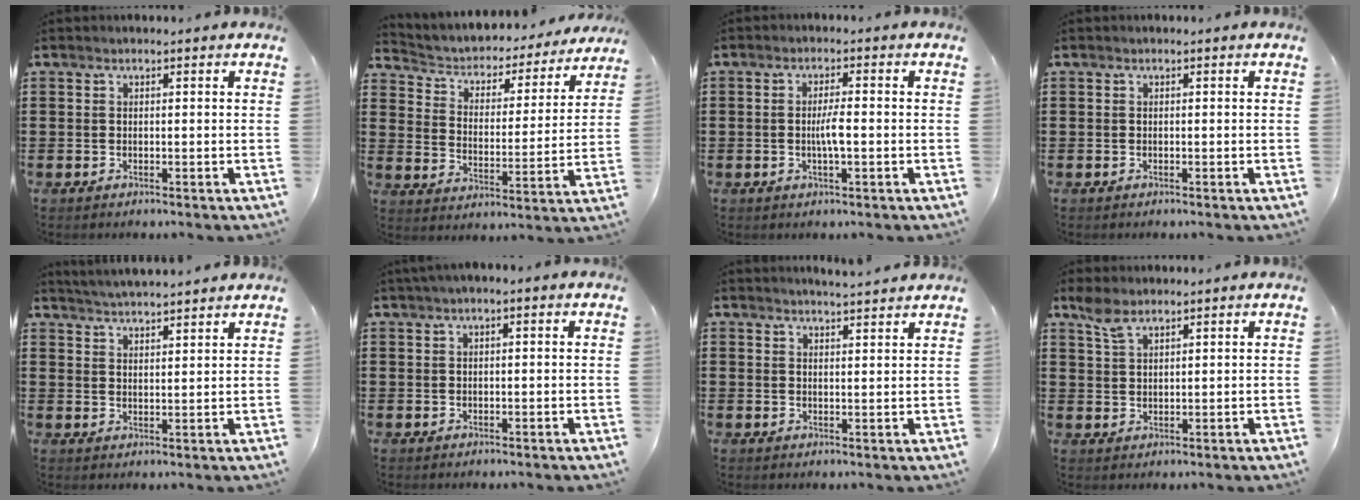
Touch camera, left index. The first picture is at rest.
{"total": 3.0, "force": [2.5, 1.6, 0.5], "torque": [-0.029, -0.021, 0.032]}
{"total": 3.2, "force": [-0.5, 0.5, 3.1], "torque": [-0.065, -0.002, -0.012]}
{"total": 0.0}
{"total": 3.4, "force": [3.3, -0.7, 0.1], "torque": [-0.013, -0.015, 0.060]}
{"total": 1.1, "force": [0.2, 0.1, 1.1], "torque": [-0.020, -0.001, 0.004]}
{"total": 2.6, "force": [2.5, -0.5, 0.2], "torque": [-0.010, -0.011, 0.047]}
{"total": 3.4, "force": [2.6, 1.2, 1.8], "torque": [-0.042, 0.001, 0.049]}